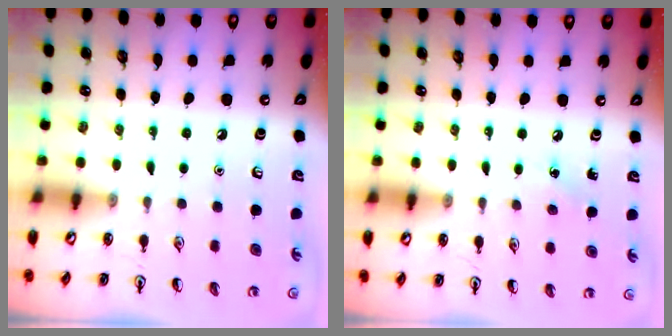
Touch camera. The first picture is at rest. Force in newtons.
{"total": 4.4, "press": 4.1, "slide": 1.5}